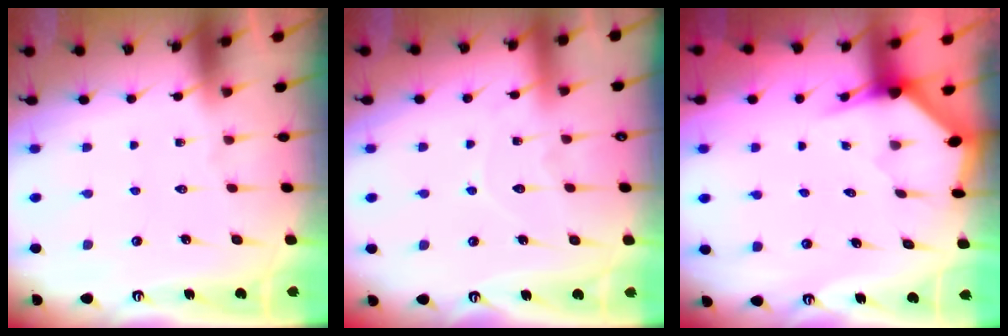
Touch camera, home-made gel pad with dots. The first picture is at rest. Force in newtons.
{"total": 6.8, "press": 6.8, "slide": 0.7}
{"total": 3.0, "press": 3.0, "slide": 0.2}